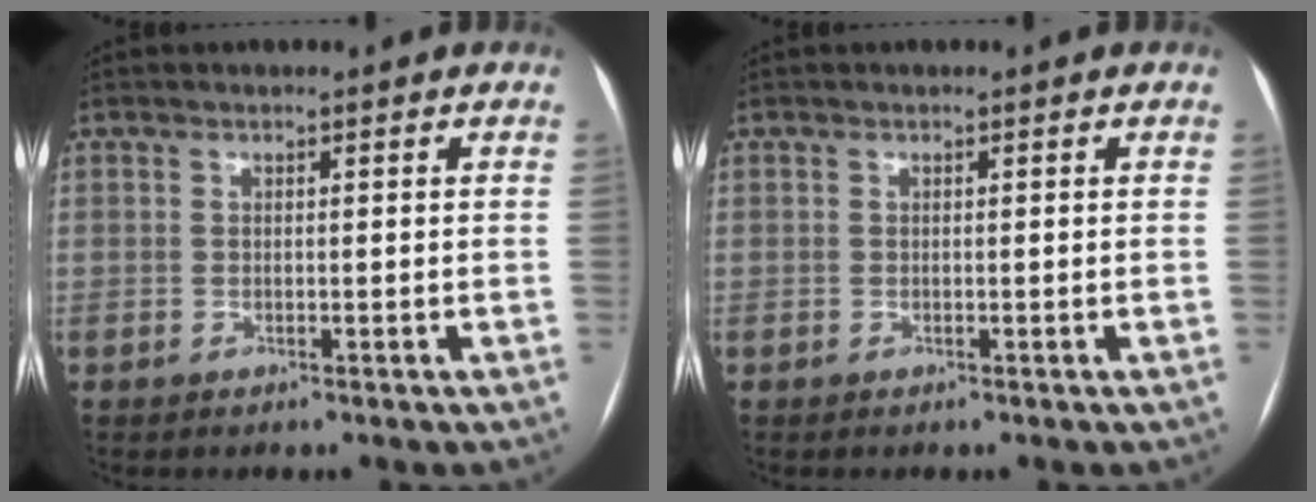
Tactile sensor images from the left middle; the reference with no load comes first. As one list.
[{"total": 0.0}]